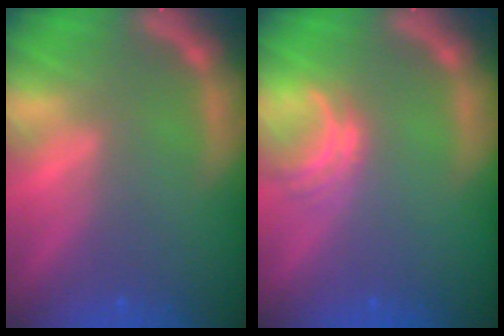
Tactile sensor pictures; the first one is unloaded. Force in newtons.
{"total": 2.5}